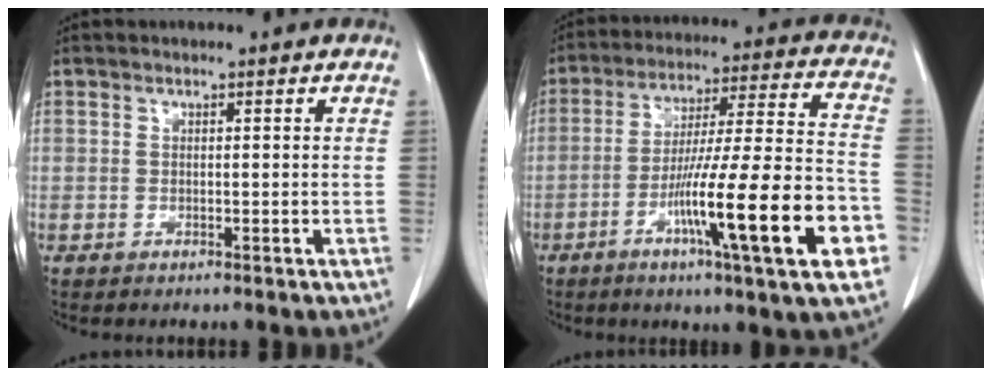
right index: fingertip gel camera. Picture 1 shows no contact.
{"total": 20.9, "force": [-7.9, 0.4, 19.4], "torque": [-0.279, -0.011, -0.124]}